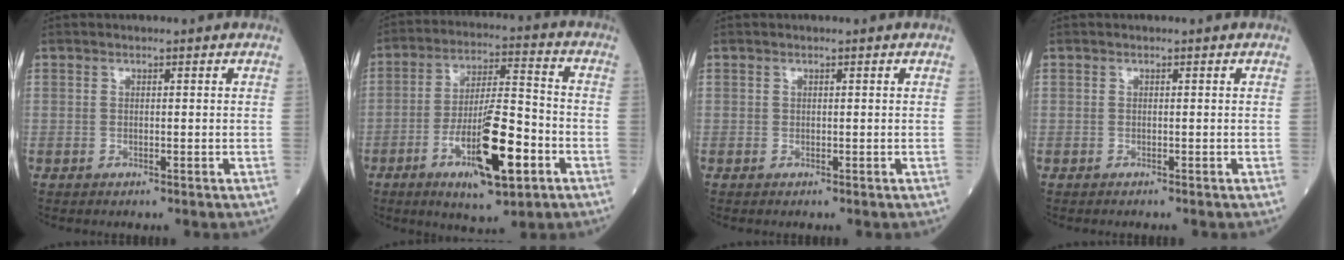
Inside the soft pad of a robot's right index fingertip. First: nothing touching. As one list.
[{"total": 13.7, "force": [-5.4, 2.6, 12.3], "torque": [-0.219, -0.008, -0.085]}, {"total": 0.0}, {"total": 0.0}]